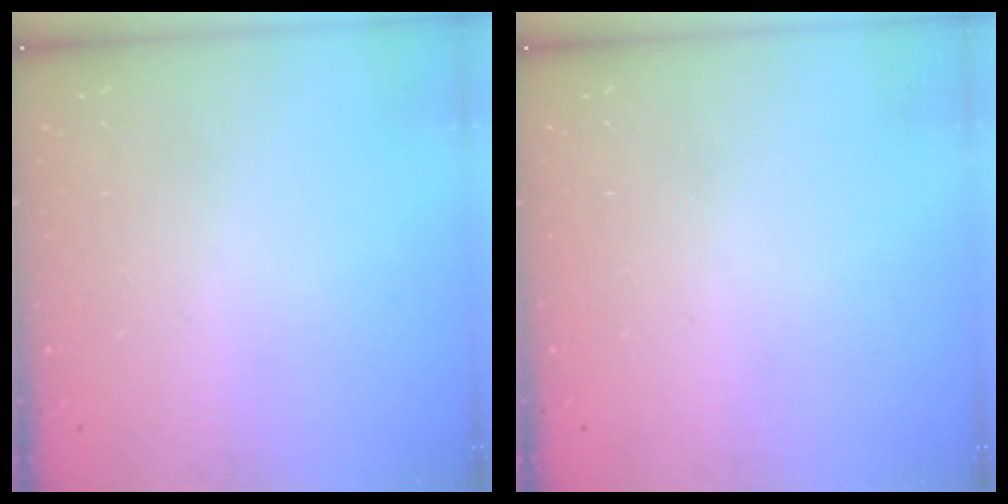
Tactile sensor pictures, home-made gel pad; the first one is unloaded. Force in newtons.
{"total": 0.0}